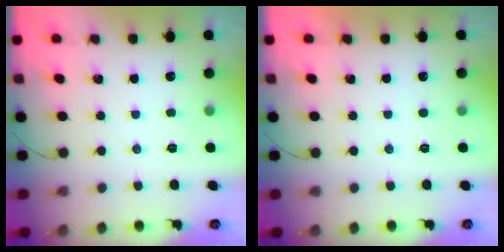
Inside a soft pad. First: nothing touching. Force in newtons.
{"total": 1.0, "press": 1.0, "slide": 0.2}